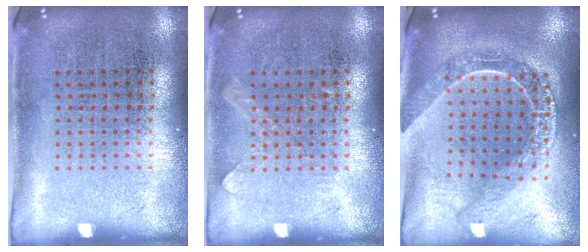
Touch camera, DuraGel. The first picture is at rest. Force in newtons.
{"total": 0.8, "press": 0.8, "slide": 0.2}
{"total": 2.2, "press": 1.8, "slide": 1.2}